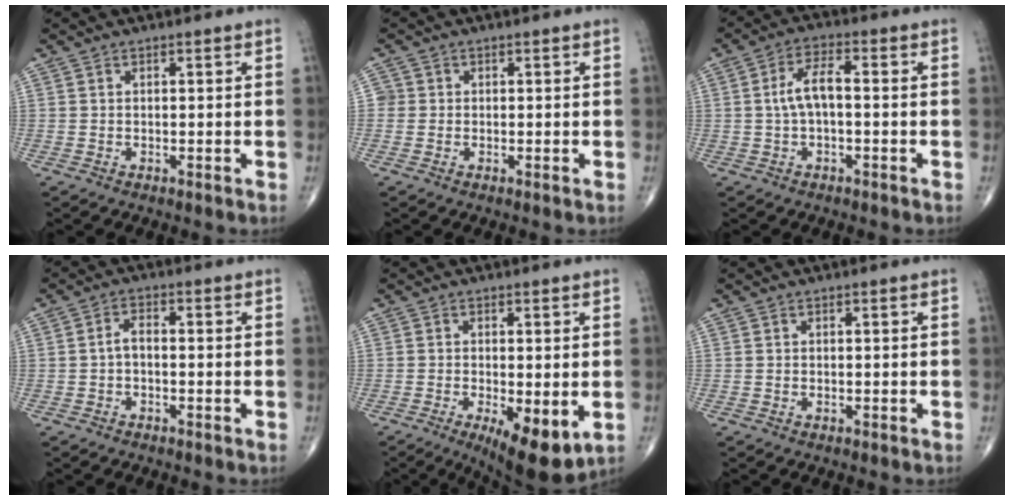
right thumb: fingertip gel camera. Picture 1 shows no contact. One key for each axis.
{"total": 1.6, "fx": -0.1, "fy": 1.6, "fz": 0.2, "tx": 0.007, "ty": 0.005, "tz": -0.004}
{"total": 5.7, "fx": -0.1, "fy": 2.4, "fz": 5.2, "tx": -0.106, "ty": 0.021, "tz": -0.008}
{"total": 2.5, "fx": -0.5, "fy": 1.3, "fz": 2.0, "tx": -0.035, "ty": 0.014, "tz": -0.013}
{"total": 10.3, "fx": -3.1, "fy": 3.6, "fz": 9.1, "tx": -0.135, "ty": -0.021, "tz": -0.040}
{"total": 0.0}